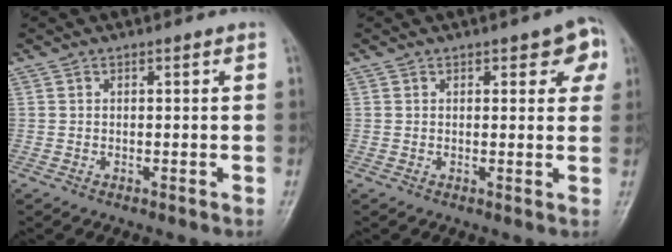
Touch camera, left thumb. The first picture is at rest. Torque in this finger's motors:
{"motor_torque": [0.08, 0.14, 0.09, 0.16, 0.04]}